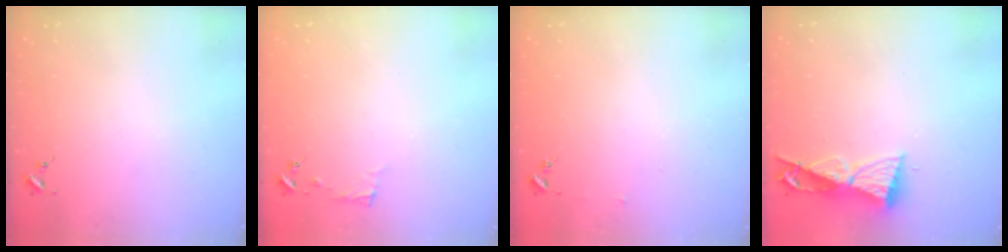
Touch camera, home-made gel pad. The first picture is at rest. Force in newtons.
{"total": 3.8, "press": 3.7, "slide": 0.4}
{"total": 2.5, "press": 2.5, "slide": 0.2}
{"total": 8.7, "press": 8.6, "slide": 1.0}